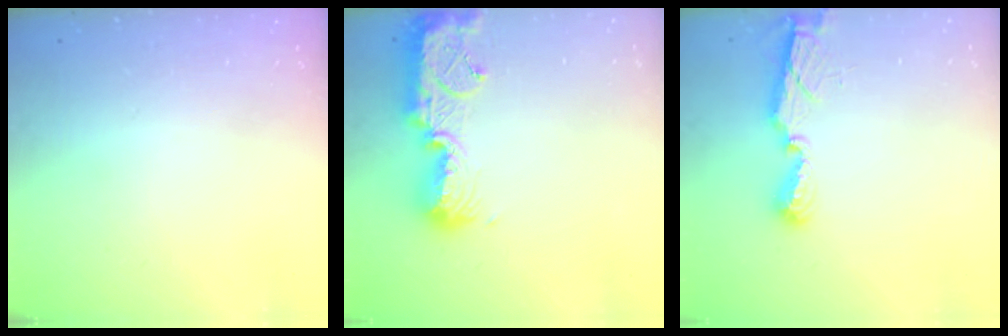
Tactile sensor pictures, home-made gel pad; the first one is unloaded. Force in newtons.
{"total": 13.1, "press": 13.1, "slide": 0.8}
{"total": 7.2, "press": 7.2, "slide": 0.2}